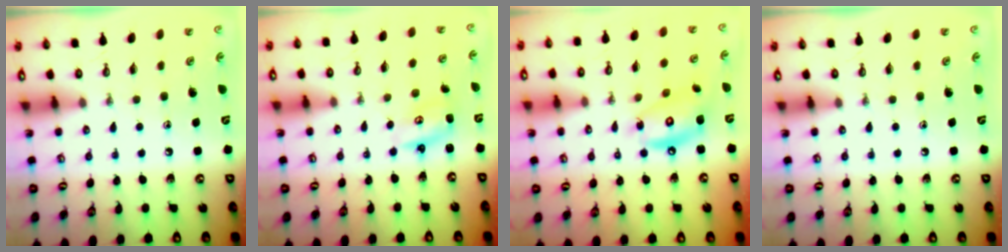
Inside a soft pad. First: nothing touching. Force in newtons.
{"total": 2.7, "press": 2.7, "slide": 0.2}
{"total": 12.2, "press": 12.2, "slide": 1.0}
{"total": 0.0}